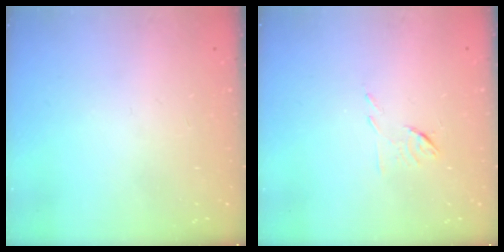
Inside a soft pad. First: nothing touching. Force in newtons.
{"total": 6.0, "press": 6.0, "slide": 0.7}